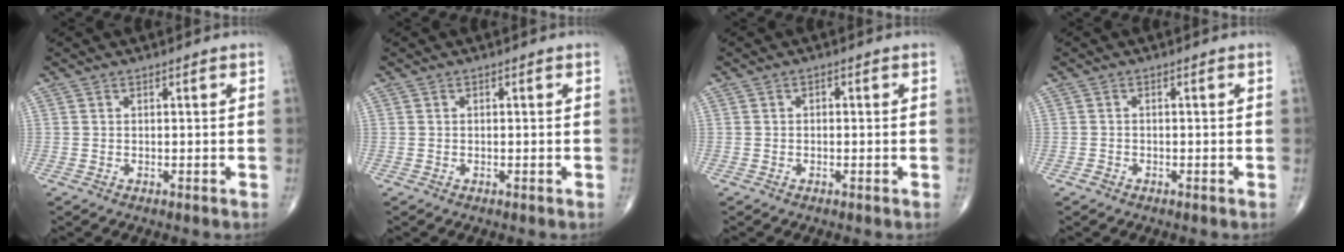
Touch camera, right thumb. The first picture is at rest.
{"total": 0.0}
{"total": 0.8, "force": [-0.1, 0.6, 0.5], "torque": [-0.003, 0.003, -0.006]}
{"total": 0.6, "force": [-0.4, 0.4, 0.2], "torque": [-0.004, 0.004, -0.007]}